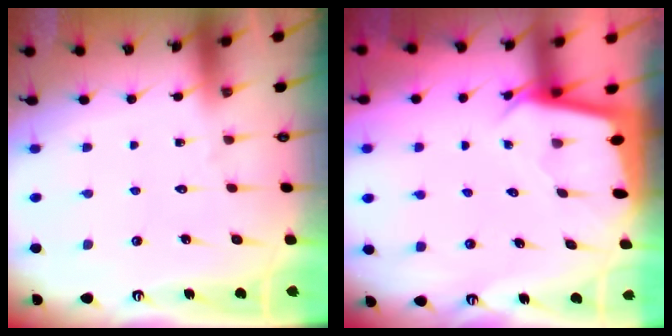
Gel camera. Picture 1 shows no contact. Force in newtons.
{"total": 2.0, "press": 2.0, "slide": 0.0}